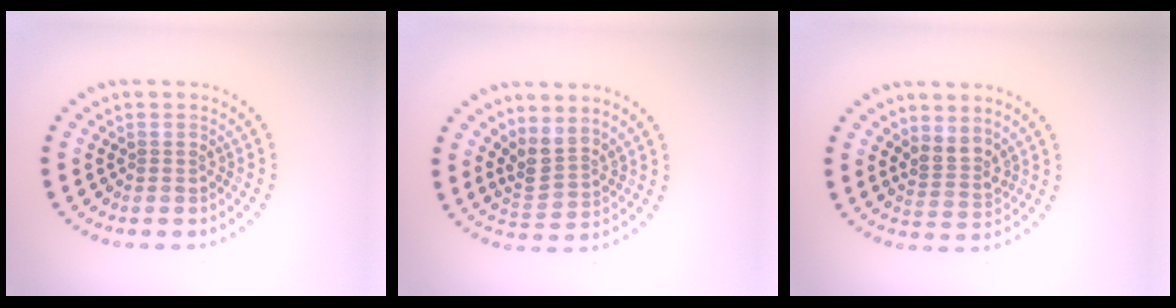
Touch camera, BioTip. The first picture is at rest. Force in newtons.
{"total": 2.8, "press": 2.1, "slide": 1.9}
{"total": 2.4, "press": 1.7, "slide": 1.6}